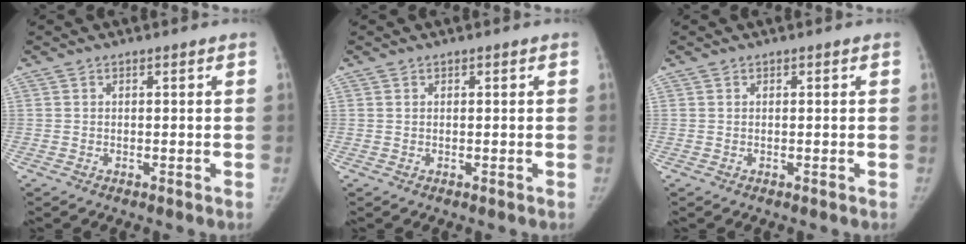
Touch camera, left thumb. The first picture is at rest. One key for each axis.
{"total": 0.0}
{"total": 0.0}